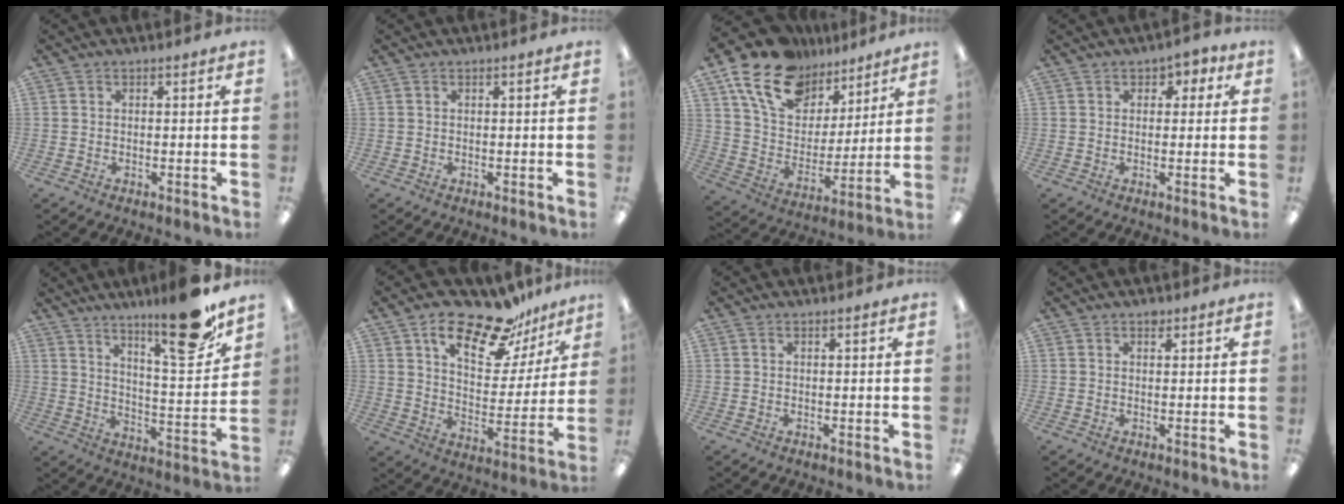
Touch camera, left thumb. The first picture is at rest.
{"total": 0.0}
{"total": 18.4, "force": [12.0, 11.4, 8.0], "torque": [-0.155, -0.057, 0.222]}
{"total": 2.8, "force": [1.0, 2.0, 1.7], "torque": [-0.018, 0.002, 0.013]}
{"total": 18.1, "force": [13.7, 3.7, 11.3], "torque": [-0.151, -0.094, 0.211]}
{"total": 18.1, "force": [14.2, 7.0, 8.8], "torque": [-0.144, -0.096, 0.243]}
{"total": 0.0}
{"total": 1.3, "force": [1.0, 0.6, 0.5], "torque": [-0.003, -0.003, 0.017]}